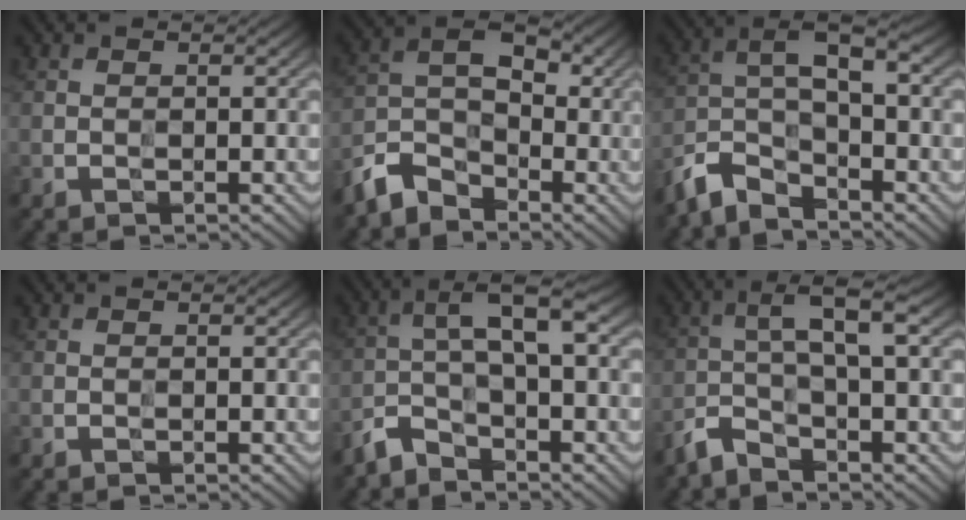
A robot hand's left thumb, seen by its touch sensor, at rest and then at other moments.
{"total": 6.6, "force": [-4.9, 3.4, 3.0], "torque": [-0.055, -0.002, -0.118]}
{"total": 6.9, "force": [-4.7, 2.2, 4.7], "torque": [-0.093, 0.003, -0.103]}
{"total": 0.0}
{"total": 6.0, "force": [-2.9, 1.8, 4.9], "torque": [-0.102, 0.006, -0.075]}
{"total": 4.8, "force": [-2.3, 0.9, 4.2], "torque": [-0.082, 0.006, -0.061]}